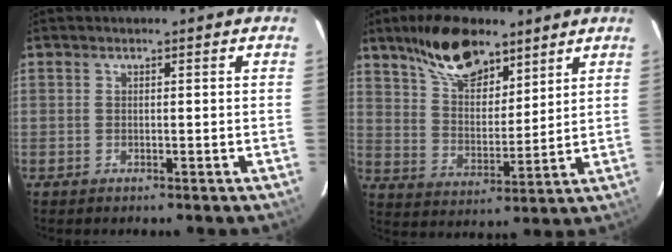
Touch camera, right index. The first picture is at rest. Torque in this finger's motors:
{"motor_torque": [0.45, 0.41, 0.46, 0.09]}